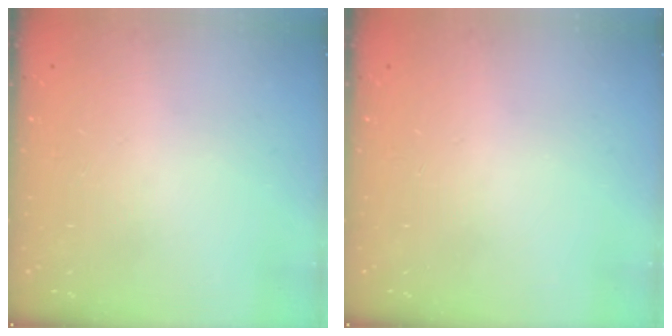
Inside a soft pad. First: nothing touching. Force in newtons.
{"total": 0.0}